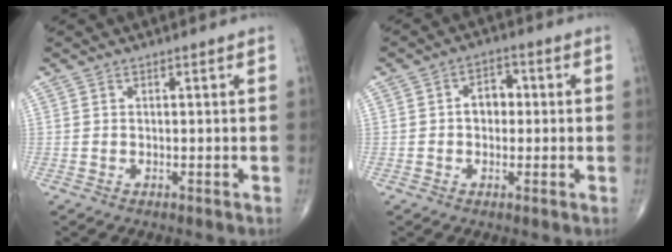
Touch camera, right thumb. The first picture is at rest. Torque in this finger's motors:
{"motor_torque": [0.94, 0.90, 0.42, -0.18, 0.09]}